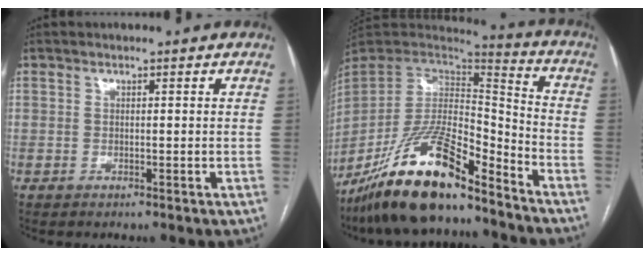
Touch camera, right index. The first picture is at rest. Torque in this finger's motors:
{"motor_torque": [0.85, -1.29, -0.22, -0.21]}